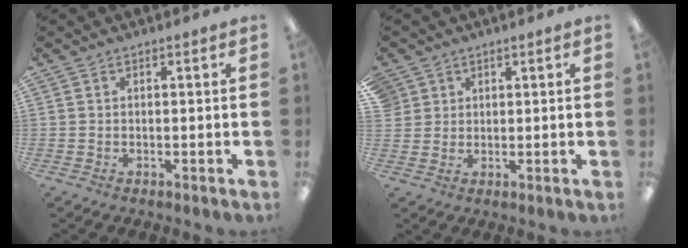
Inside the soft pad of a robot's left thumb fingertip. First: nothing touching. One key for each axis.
{"total": 3.2, "fx": 1.8, "fy": 2.7, "fz": 0.0, "tx": -0.003, "ty": 0.001, "tz": 0.032}